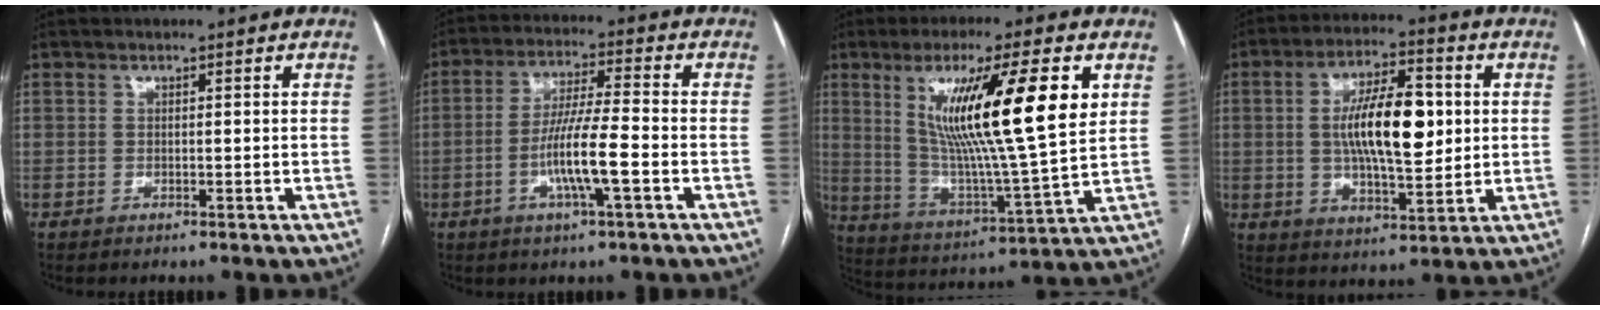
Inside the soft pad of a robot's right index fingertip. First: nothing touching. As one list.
[{"total": 9.1, "force": [-2.8, 0.3, 8.7], "torque": [-0.166, -0.001, -0.056]}, {"total": 19.2, "force": [6.2, 0.7, 18.2], "torque": [-0.316, -0.009, 0.100]}, {"total": 13.4, "force": [1.4, 4.4, 12.5], "torque": [-0.221, 0.011, 0.024]}]